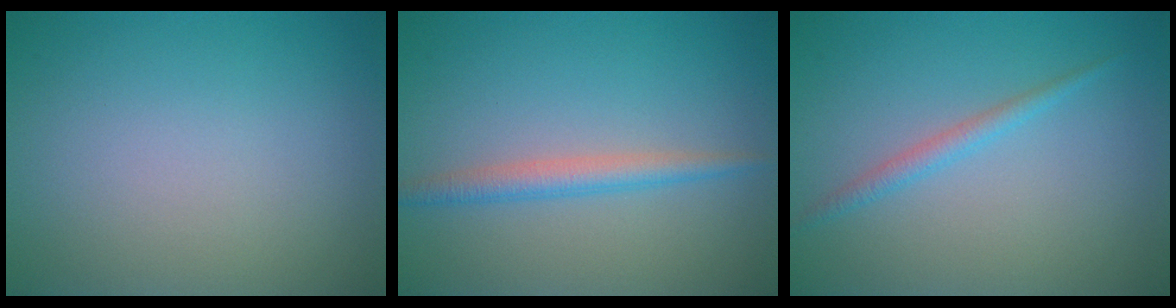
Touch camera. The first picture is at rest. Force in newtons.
{"total": 2.3, "press": 2.3, "slide": 0.1}
{"total": 1.5, "press": 1.5, "slide": 0.1}